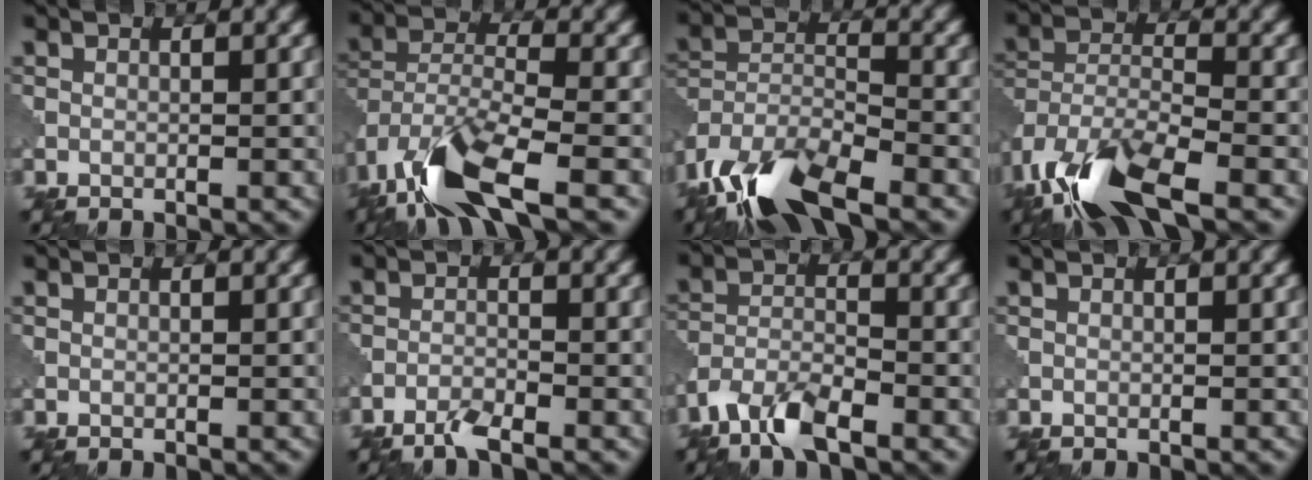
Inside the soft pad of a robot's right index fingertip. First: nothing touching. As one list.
[{"total": 10.7, "force": [-6.7, 3.5, 7.5], "torque": [-0.148, -0.009, -0.137]}, {"total": 10.3, "force": [-7.5, 3.3, 6.2], "torque": [-0.119, -0.008, -0.148]}, {"total": 11.0, "force": [-7.3, 4.0, 7.3], "torque": [-0.147, -0.015, -0.147]}, {"total": 0.0}, {"total": 2.0, "force": [-1.7, 0.2, 1.1], "torque": [-0.022, -0.001, -0.039]}, {"total": 4.8, "force": [-3.8, 1.3, 2.7], "torque": [-0.054, -0.003, -0.082]}, {"total": 0.0}]